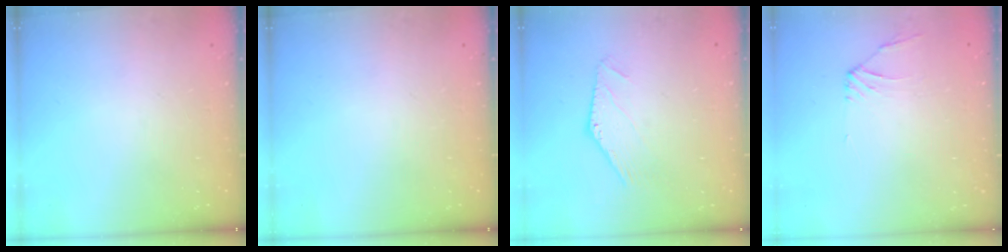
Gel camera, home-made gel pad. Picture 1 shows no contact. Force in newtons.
{"total": 0.0}
{"total": 0.0}
{"total": 0.7, "press": 0.6, "slide": 0.4}